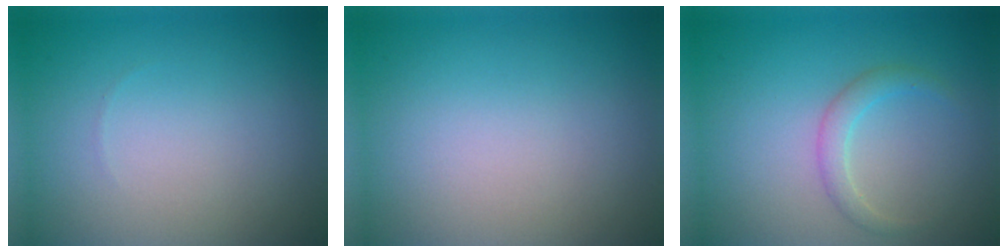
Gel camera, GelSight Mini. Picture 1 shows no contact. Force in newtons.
{"total": 0.0}
{"total": 1.7, "press": 1.7, "slide": 0.2}